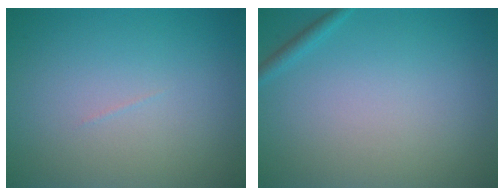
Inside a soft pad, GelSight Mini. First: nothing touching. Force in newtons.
{"total": 0.9, "press": 0.9, "slide": 0.1}